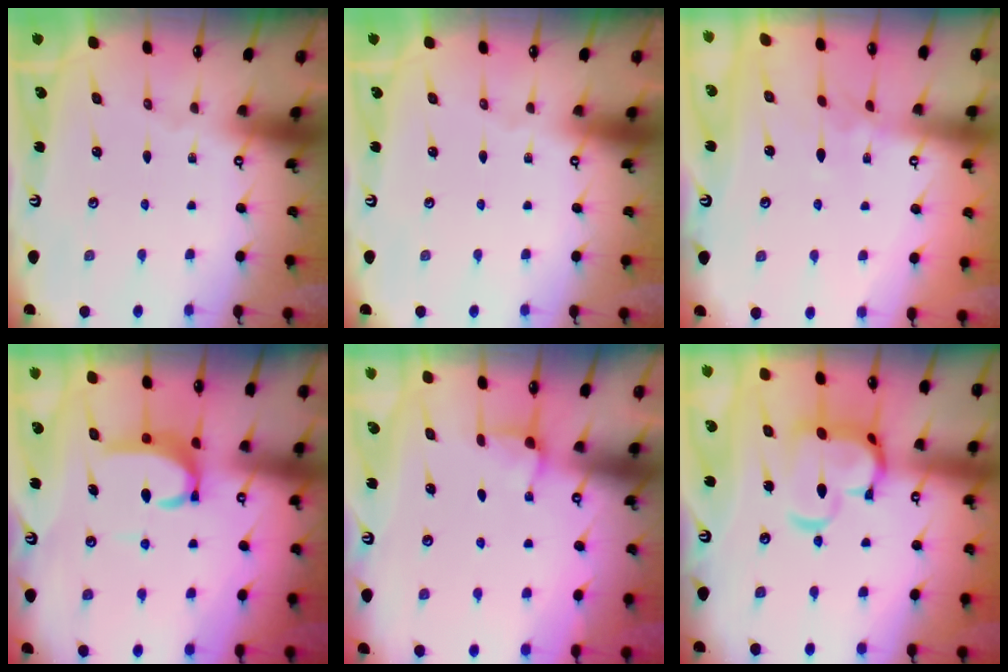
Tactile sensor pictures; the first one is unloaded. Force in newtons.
{"total": 0.0}
{"total": 4.2, "press": 4.2, "slide": 0.1}
{"total": 6.4, "press": 6.4, "slide": 0.6}
{"total": 3.9, "press": 3.9, "slide": 0.2}
{"total": 9.5, "press": 9.4, "slide": 1.2}